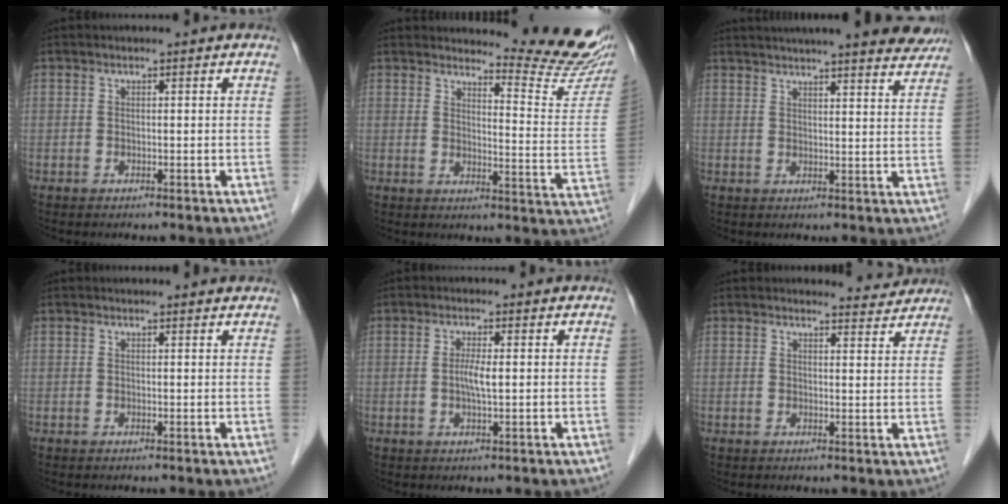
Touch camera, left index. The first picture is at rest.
{"total": 12.9, "force": [12.6, -0.4, 2.4], "torque": [-0.025, -0.103, 0.139]}
{"total": 20.5, "force": [18.5, 2.3, 8.4], "torque": [-0.123, 0.000, 0.227]}
{"total": 1.8, "force": [1.8, 0.2, 0.2], "torque": [-0.009, 0.003, 0.018]}
{"total": 2.6, "force": [0.1, 0.1, 2.6], "torque": [-0.053, -0.002, 0.001]}
{"total": 3.1, "force": [3.1, 0.3, -0.5], "torque": [-0.003, -0.010, 0.033]}